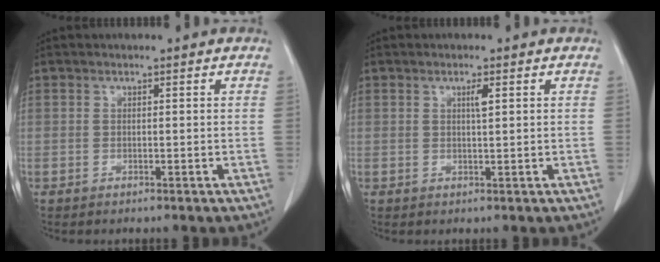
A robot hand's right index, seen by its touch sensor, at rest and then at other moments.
{"total": 1.4, "force": [0.6, 0.1, 1.3], "torque": [-0.025, 0.000, 0.009]}